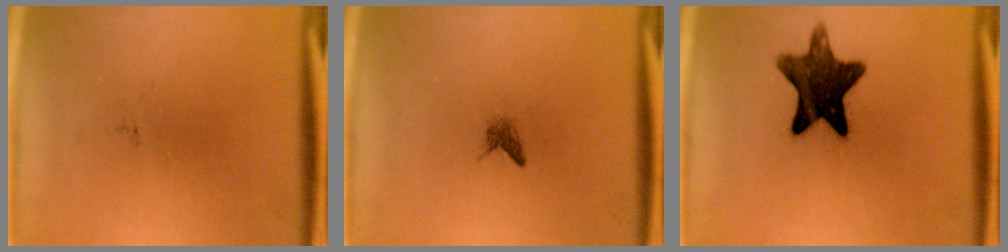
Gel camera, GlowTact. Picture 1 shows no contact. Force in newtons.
{"total": 1.0}
{"total": 12.4}